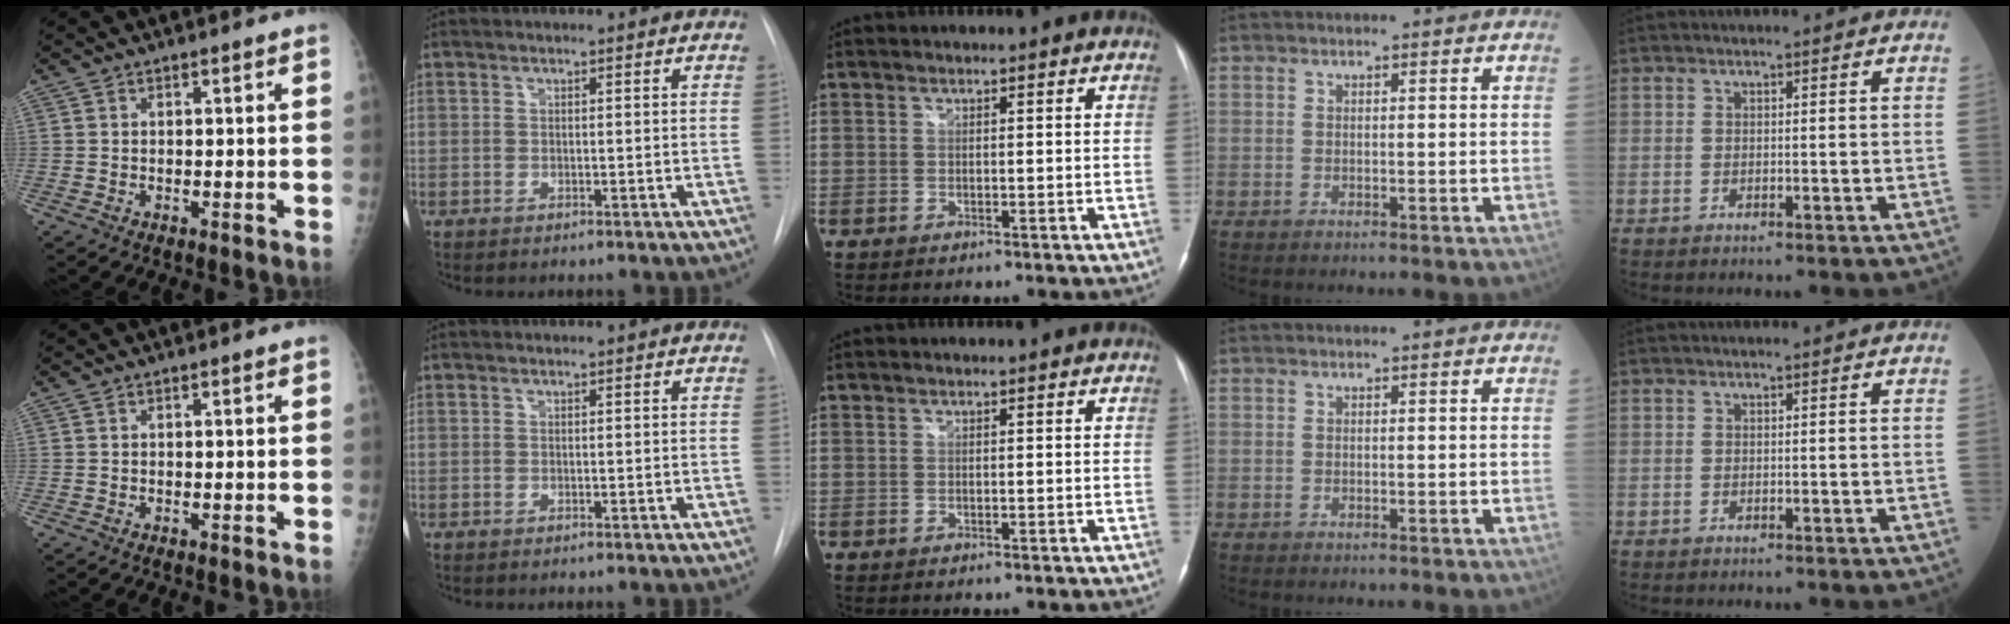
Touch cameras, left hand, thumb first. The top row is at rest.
{}